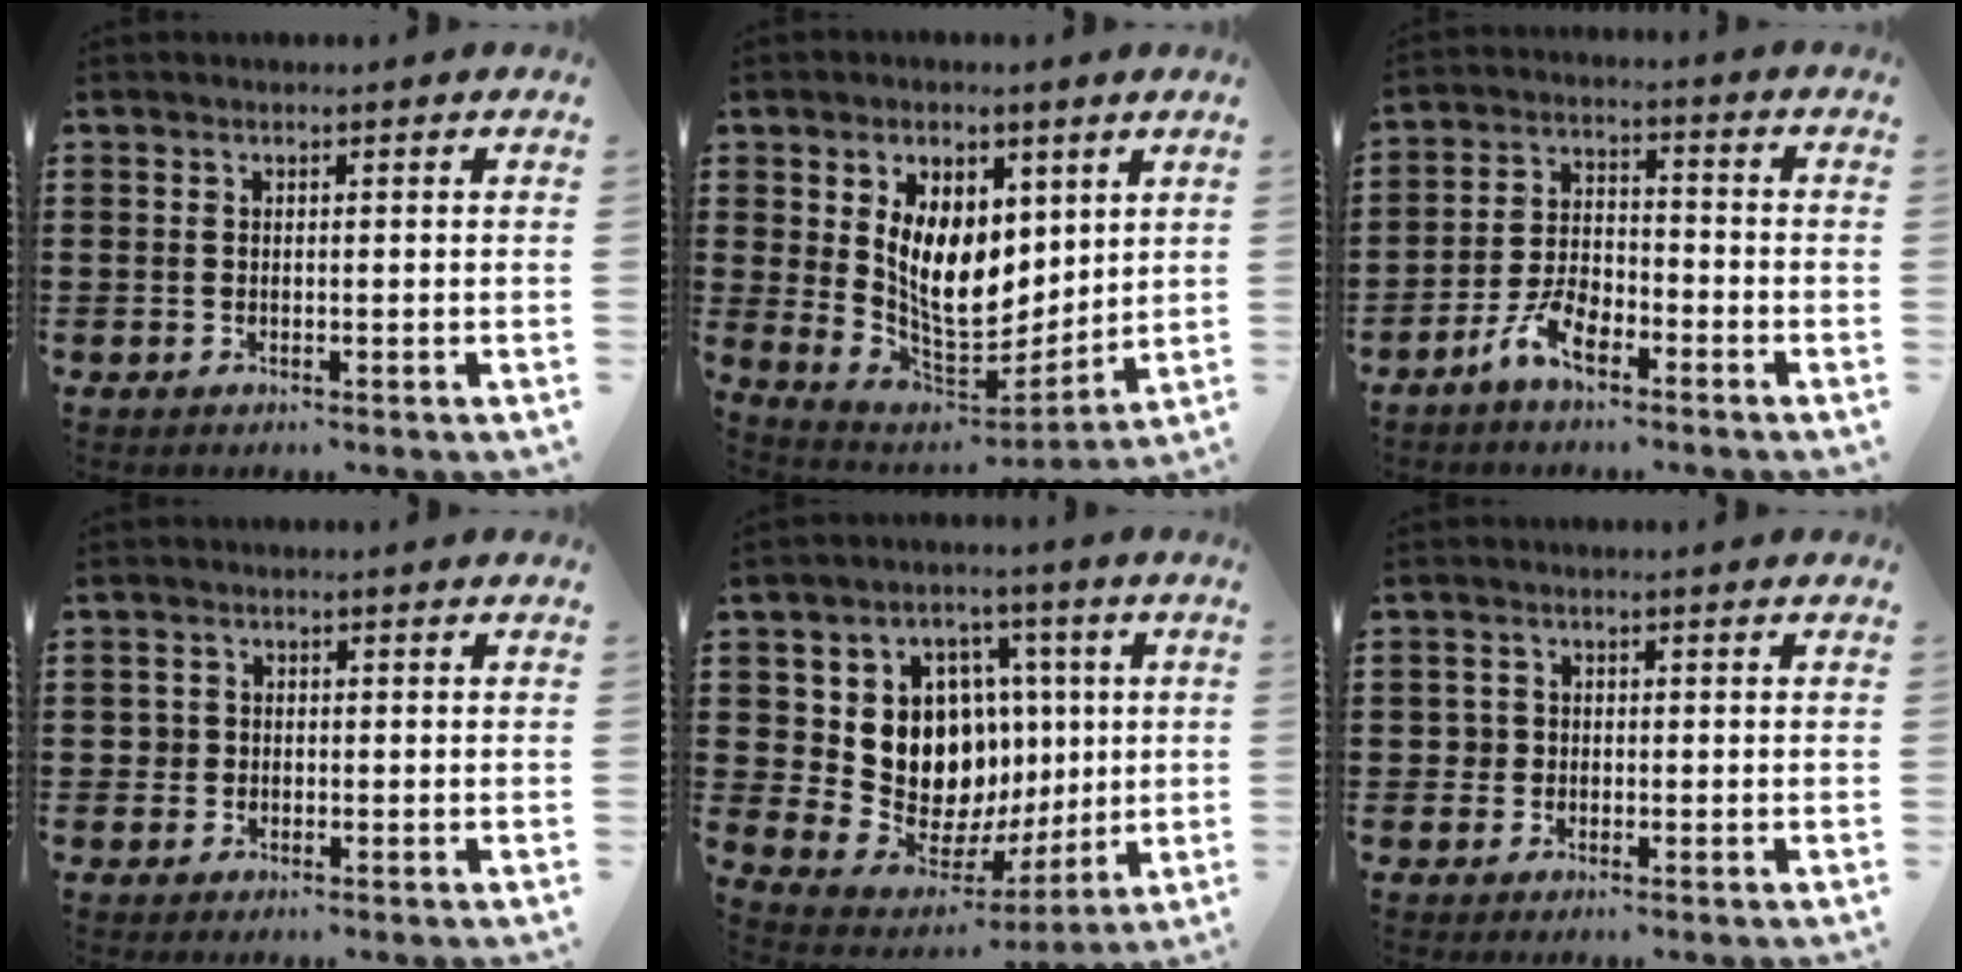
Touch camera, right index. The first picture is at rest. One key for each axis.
{"total": 9.4, "fx": 2.8, "fy": 6.4, "fz": 6.3, "tx": -0.129, "ty": -0.015, "tz": 0.051}
{"total": 6.0, "fx": -3.9, "fy": 2.7, "fz": 3.7, "tx": -0.085, "ty": 0.009, "tz": -0.079}
{"total": 1.5, "fx": 0.1, "fy": 1.5, "fz": 0.2, "tx": -0.009, "ty": 0.009, "tz": 0.000}
{"total": 12.9, "fx": 2.8, "fy": 10.9, "fz": 6.3, "tx": -0.151, "ty": -0.029, "tz": 0.060}
{"total": 1.7, "fx": 0.0, "fy": 1.7, "fz": 0.3, "tx": -0.010, "ty": 0.009, "tz": -0.002}